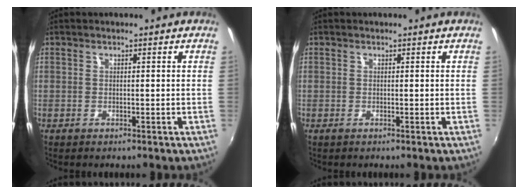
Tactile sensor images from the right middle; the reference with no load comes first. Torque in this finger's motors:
{"motor_torque": [0.00, 0.01, 0.00, 0.00]}